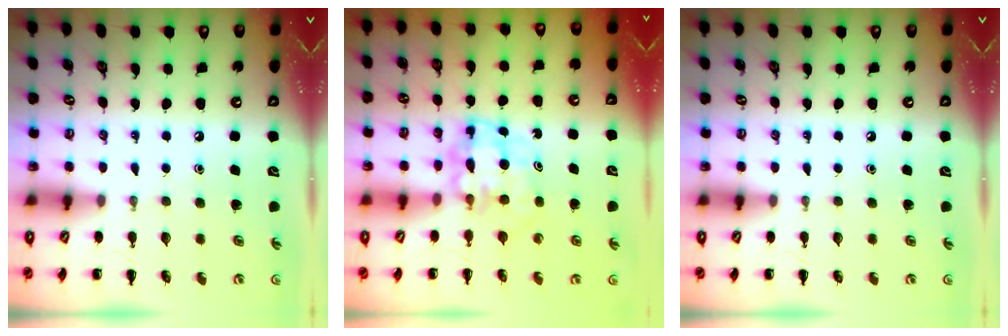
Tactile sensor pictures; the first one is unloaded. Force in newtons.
{"total": 5.0, "press": 5.0, "slide": 0.8}
{"total": 0.0}